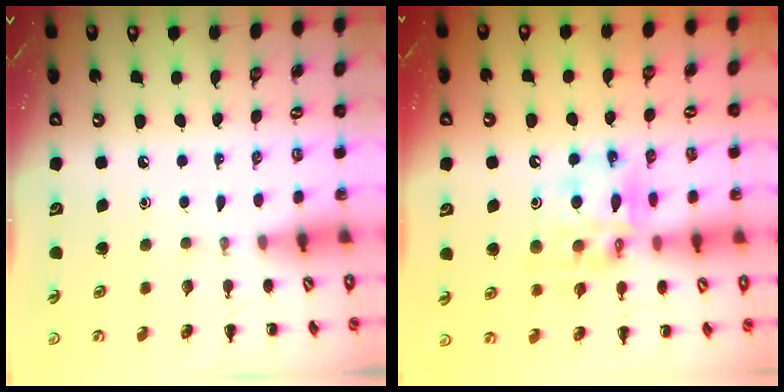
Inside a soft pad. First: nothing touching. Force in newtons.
{"total": 11.7, "press": 11.2, "slide": 3.2}